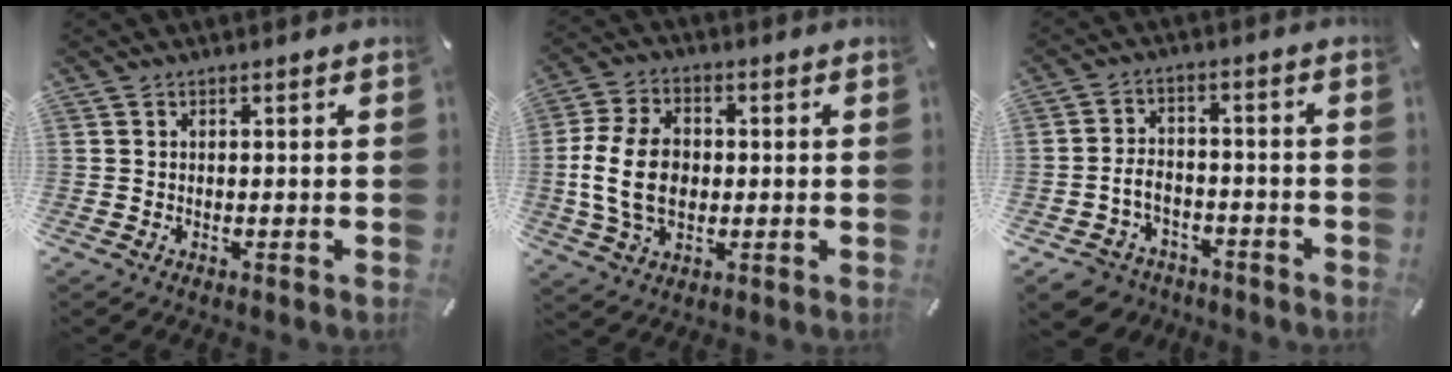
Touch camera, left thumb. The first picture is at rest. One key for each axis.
{"total": 12.7, "fx": -0.5, "fy": 9.2, "fz": 8.7, "tx": -0.200, "ty": 0.012, "tz": -0.005}
{"total": 7.1, "fx": -3.2, "fy": 5.7, "fz": 2.8, "tx": -0.068, "ty": 0.021, "tz": -0.059}